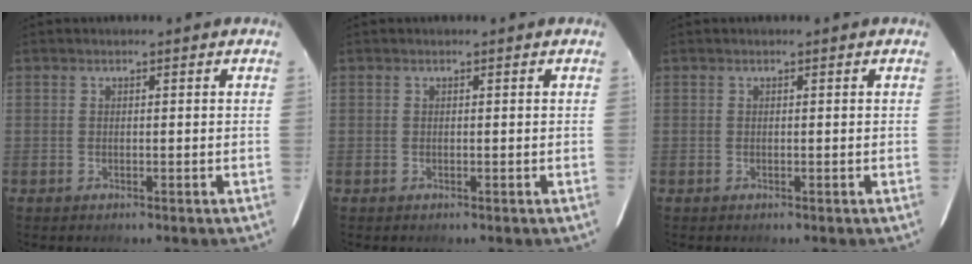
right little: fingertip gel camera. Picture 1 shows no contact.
{"total": 0.0}
{"total": 0.0}